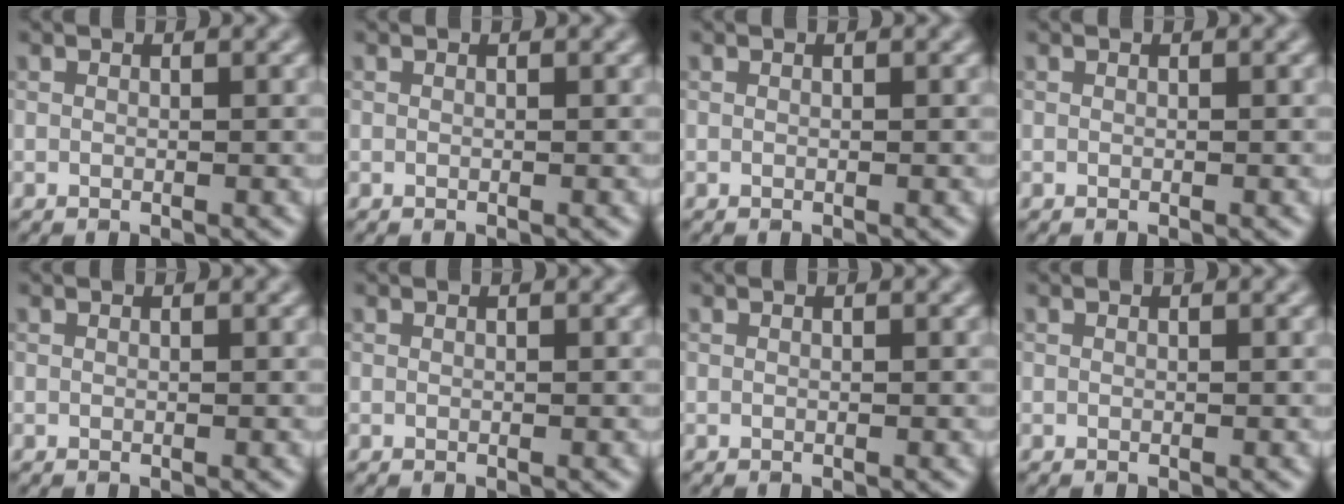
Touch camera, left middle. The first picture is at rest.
{"total": 0.0}
{"total": 0.0}
{"total": 0.0}
{"total": 0.0}
{"total": 0.0}
{"total": 0.0}
{"total": 0.0}